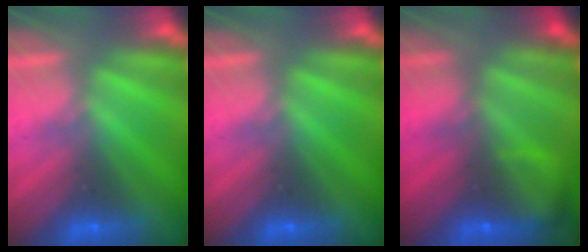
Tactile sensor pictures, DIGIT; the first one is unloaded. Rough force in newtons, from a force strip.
{"total": 0.0}
{"total": 5.9}